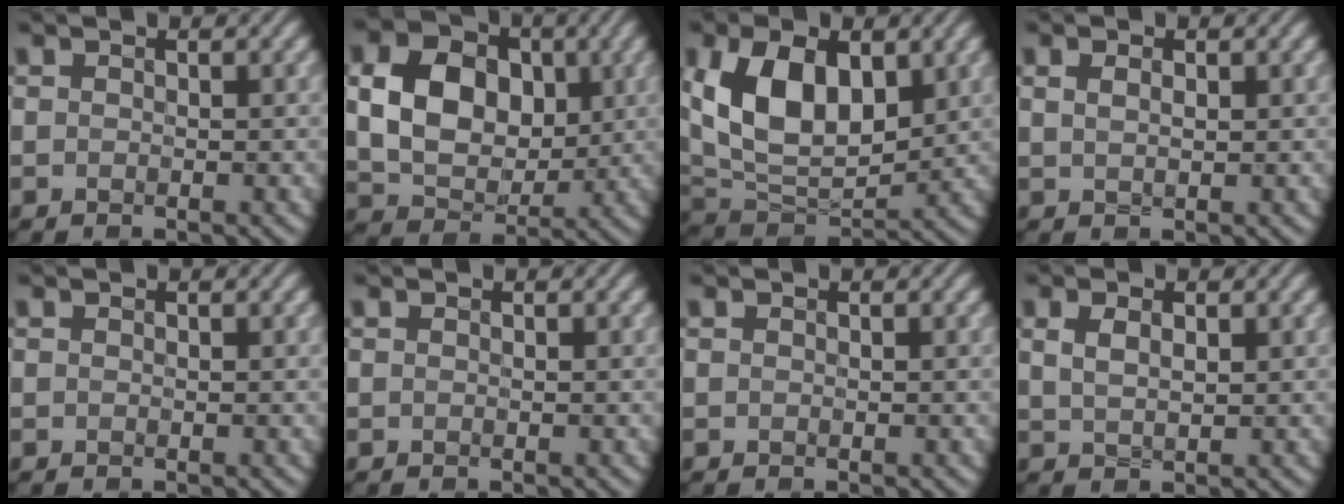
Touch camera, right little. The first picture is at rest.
{"total": 7.4, "force": [0.6, 5.7, 4.8], "torque": [-0.104, -0.001, 0.010]}
{"total": 10.2, "force": [2.3, 6.0, 7.9], "torque": [-0.165, -0.002, 0.037]}
{"total": 0.8, "force": [0.2, 0.4, 0.7], "torque": [-0.018, -0.002, 0.011]}
{"total": 0.0}
{"total": 0.0}
{"total": 0.0}
{"total": 1.4, "force": [0.4, 0.7, 1.2], "torque": [-0.033, -0.003, 0.015]}